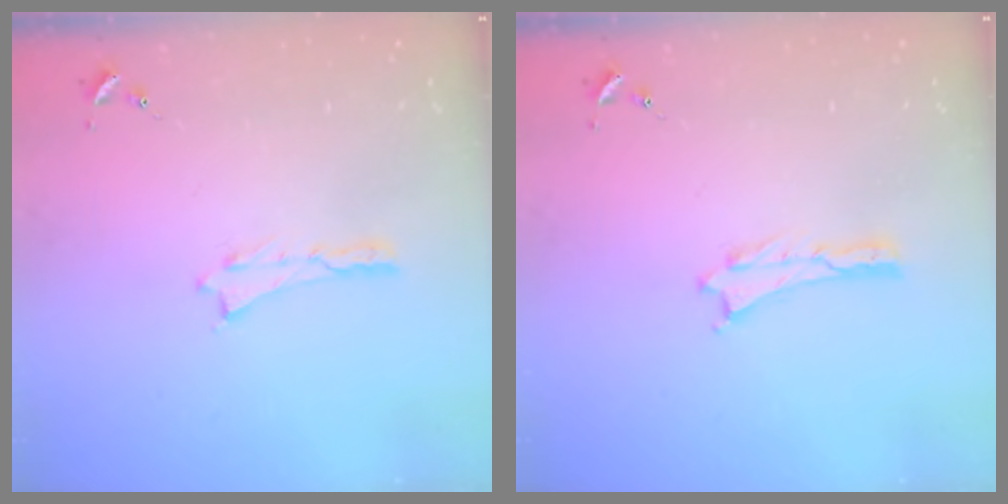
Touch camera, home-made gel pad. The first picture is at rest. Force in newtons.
{"total": 0.0}